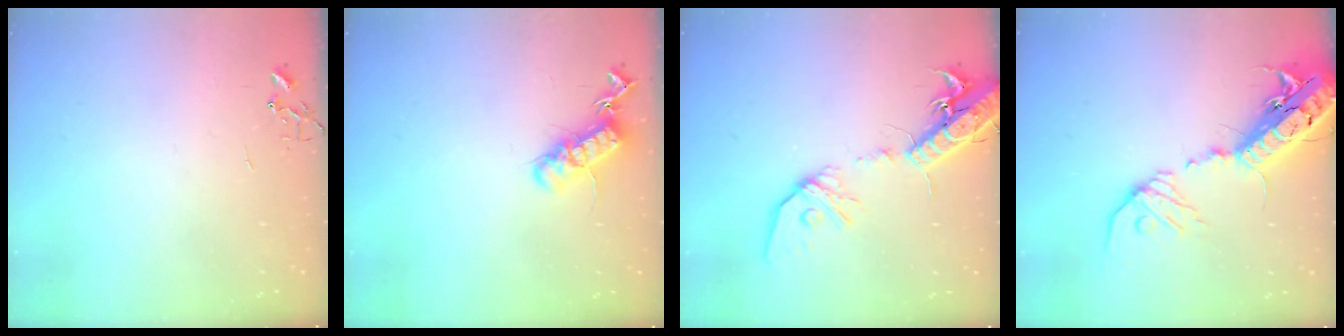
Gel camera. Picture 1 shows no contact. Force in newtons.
{"total": 15.5, "press": 15.4, "slide": 1.8}
{"total": 18.3, "press": 17.9, "slide": 3.7}
{"total": 23.9, "press": 23.3, "slide": 5.5}